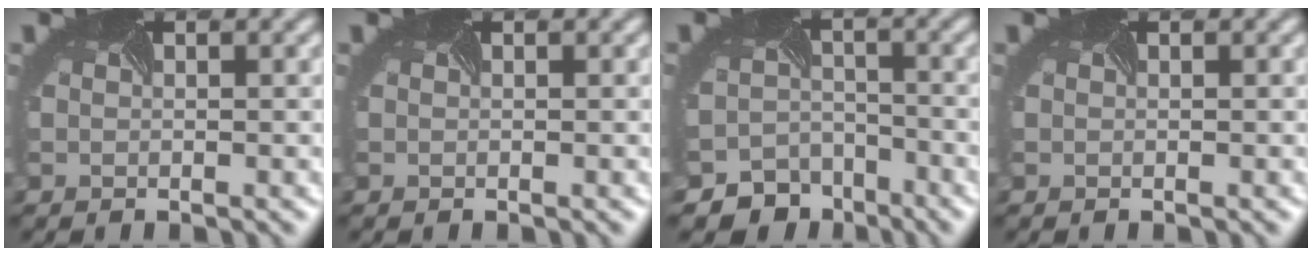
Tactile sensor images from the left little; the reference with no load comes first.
{"total": 0.0}
{"total": 6.4, "force": [-5.8, 2.7, -0.5], "torque": [0.018, -0.020, -0.085]}
{"total": 0.0}